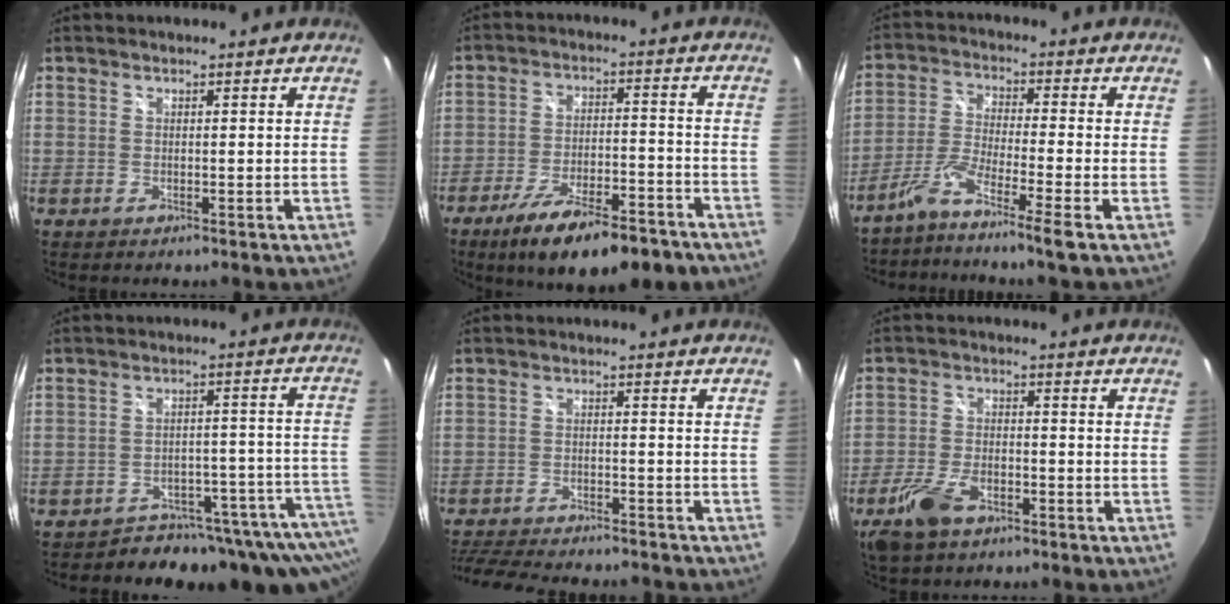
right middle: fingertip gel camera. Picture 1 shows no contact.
{"total": 17.9, "force": [-12.9, 5.0, 11.2], "torque": [-0.196, -0.029, -0.189]}
{"total": 6.9, "force": [-5.2, -1.5, 4.3], "torque": [-0.096, -0.006, -0.102]}
{"total": 18.5, "force": [-16.6, 5.6, 5.8], "torque": [-0.043, 0.010, -0.216]}
{"total": 16.1, "force": [-14.0, 3.9, 6.9], "torque": [-0.153, -0.024, -0.212]}
{"total": 8.1, "force": [-5.0, 4.2, 4.8], "torque": [-0.120, -0.007, -0.095]}